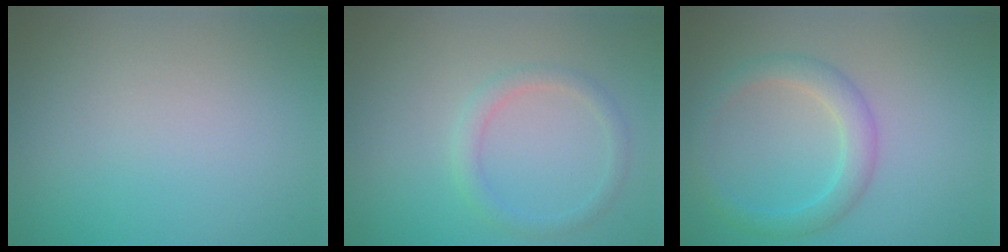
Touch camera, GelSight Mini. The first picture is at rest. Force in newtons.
{"total": 1.7, "press": 1.7, "slide": 0.1}
{"total": 2.9, "press": 2.8, "slide": 0.2}